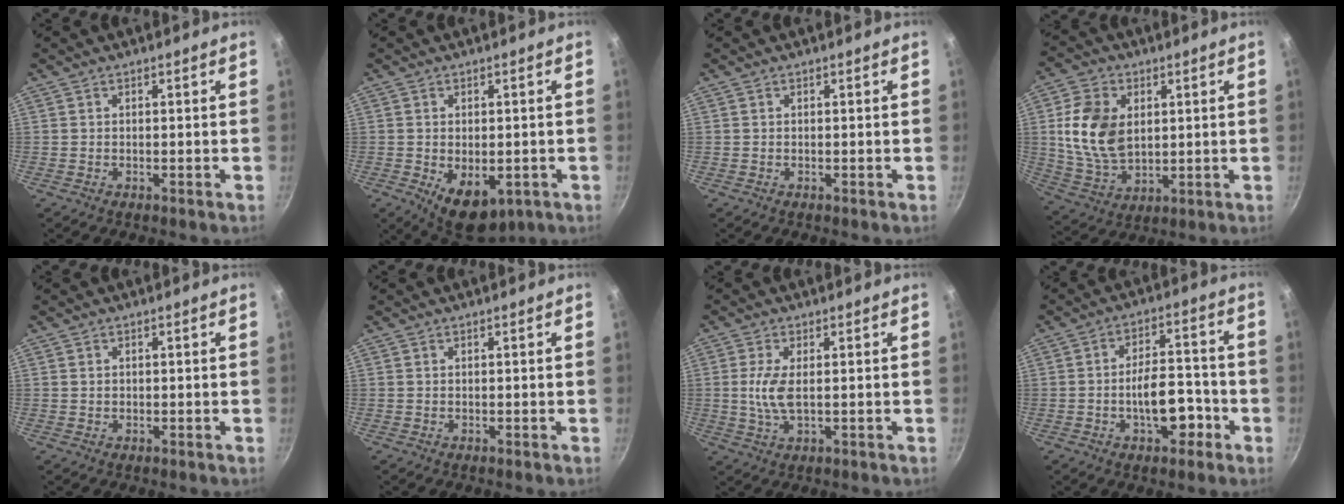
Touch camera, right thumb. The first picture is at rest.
{"total": 9.3, "force": [-2.5, 5.7, 7.0], "torque": [-0.080, -0.005, -0.020]}
{"total": 0.0}
{"total": 13.5, "force": [2.4, 9.3, 9.5], "torque": [-0.163, -0.015, 0.053]}
{"total": 0.8, "force": [0.2, 0.8, 0.2], "torque": [-0.001, 0.003, 0.003]}
{"total": 0.0}
{"total": 5.3, "force": [0.4, 2.0, 4.9], "torque": [-0.112, -0.002, 0.007]}
{"total": 9.7, "force": [-3.5, 5.0, 7.6], "torque": [-0.086, 0.036, -0.053]}